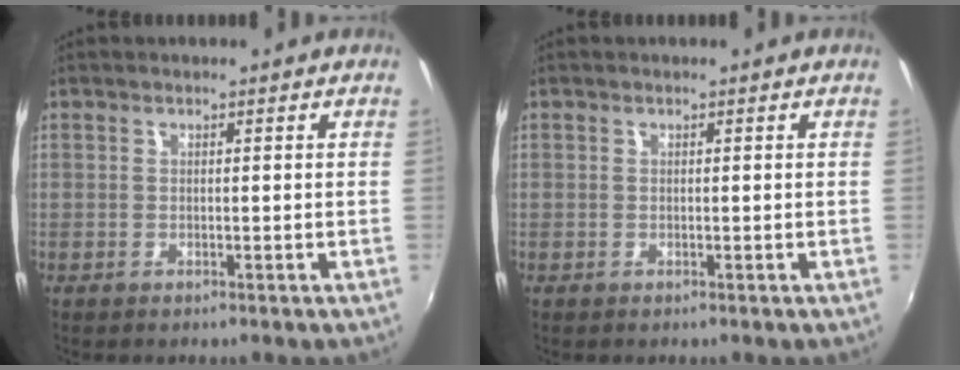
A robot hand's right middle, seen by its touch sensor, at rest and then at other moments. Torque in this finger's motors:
{"motor_torque": [0.42, -0.69, -0.04, 0.00]}